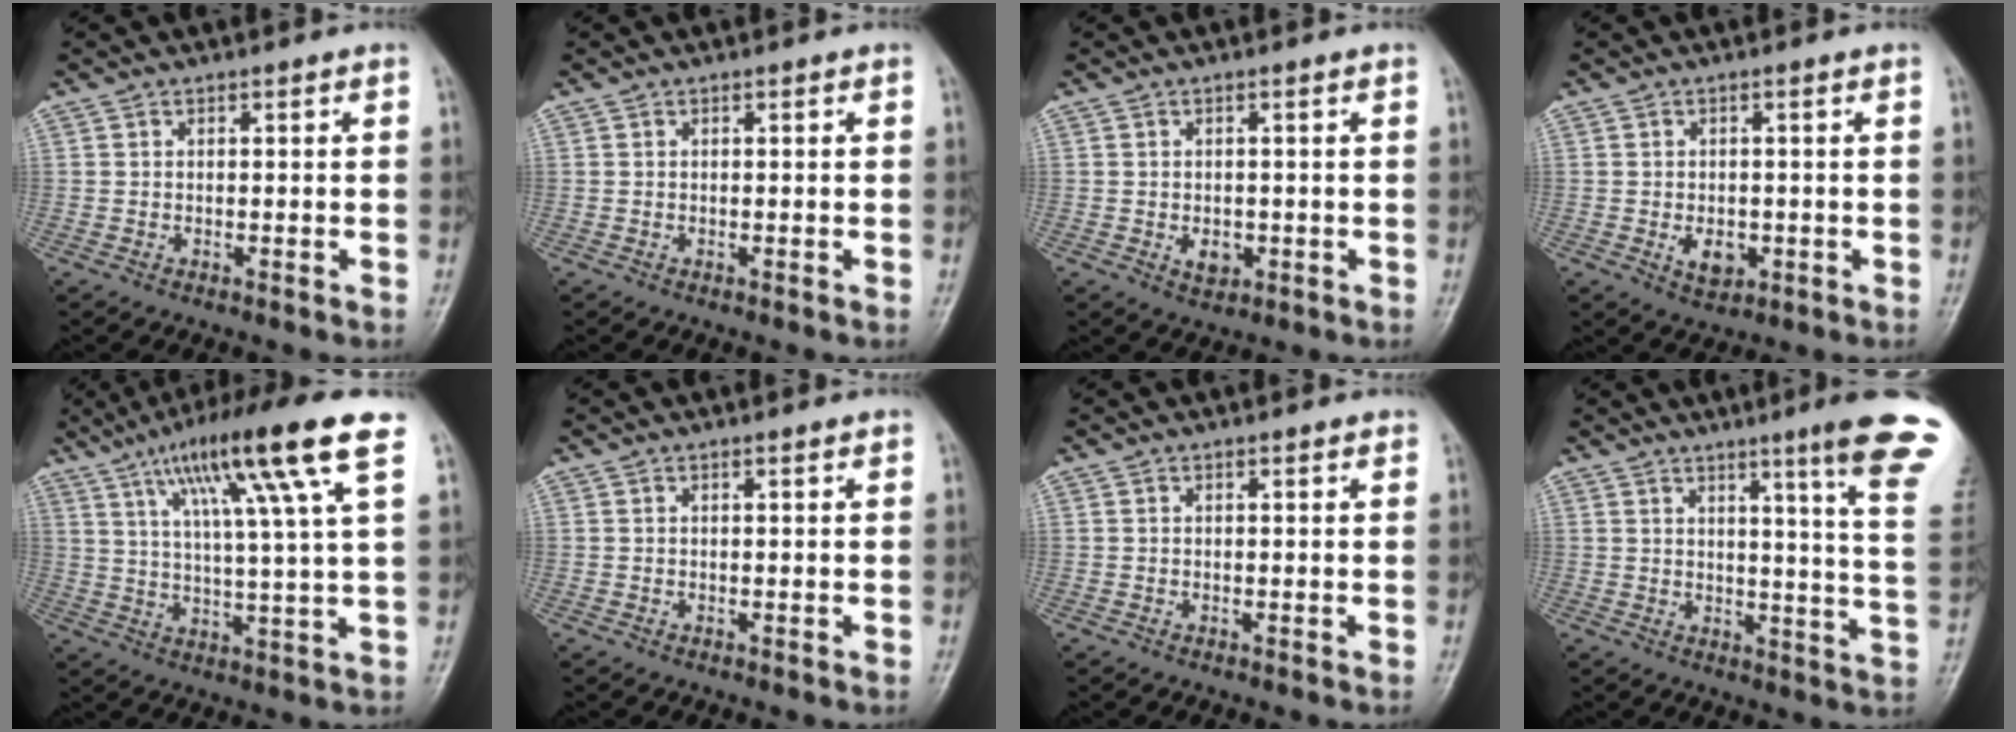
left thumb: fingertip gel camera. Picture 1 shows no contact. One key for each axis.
{"total": 0.0}
{"total": 2.9, "fx": -0.5, "fy": 2.0, "fz": 2.0, "tx": -0.021, "ty": -0.001, "tz": 0.000}
{"total": 4.0, "fx": -0.9, "fy": 2.7, "fz": 2.8, "tx": -0.035, "ty": -0.002, "tz": -0.004}
{"total": 16.8, "fx": 8.6, "fy": 0.8, "fz": 14.4, "tx": -0.240, "ty": -0.013, "tz": 0.137}
{"total": 0.6, "fx": 0.4, "fy": 0.0, "fz": 0.4, "tx": -0.009, "ty": 0.000, "tz": 0.007}
{"total": 0.7, "fx": 0.6, "fy": 0.2, "fz": 0.4, "tx": -0.006, "ty": 0.000, "tz": 0.005}
{"total": 16.6, "fx": 10.5, "fy": 0.1, "fz": 12.9, "tx": -0.145, "ty": -0.068, "tz": 0.116}